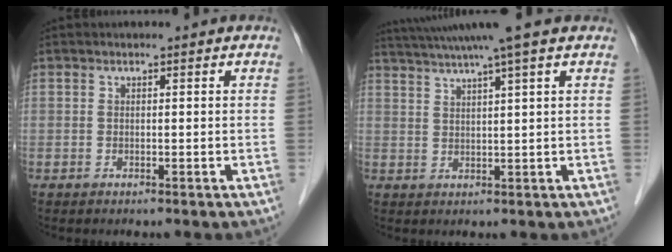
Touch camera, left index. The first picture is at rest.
{"total": 9.0, "force": [7.2, -2.1, 4.9], "torque": [-0.082, 0.021, 0.105]}